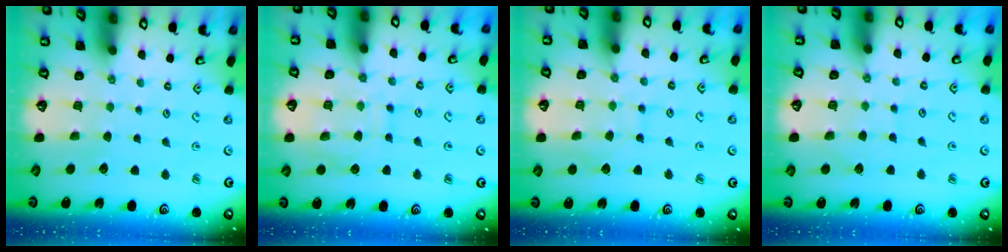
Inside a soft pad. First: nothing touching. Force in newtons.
{"total": 11.0, "press": 11.0, "slide": 1.1}
{"total": 7.1, "press": 7.1, "slide": 0.5}
{"total": 5.7, "press": 5.7, "slide": 0.5}